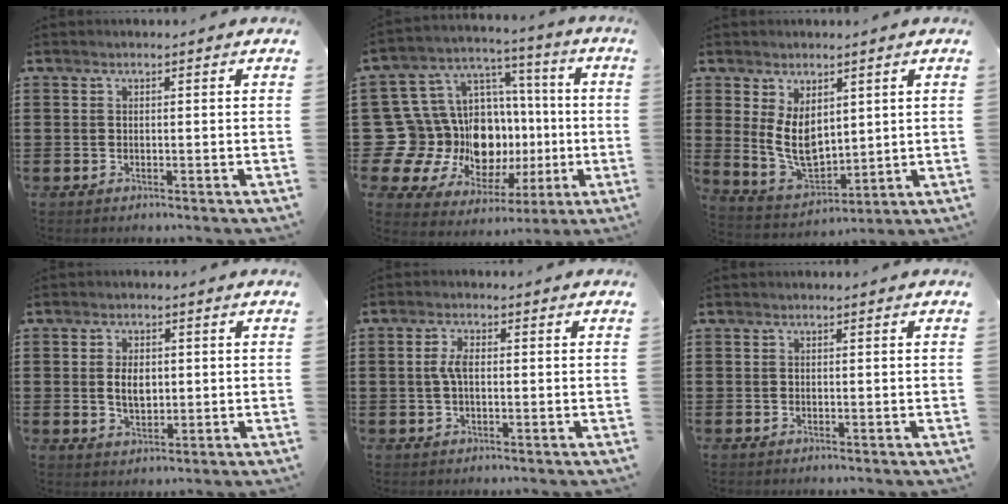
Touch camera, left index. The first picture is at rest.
{"total": 16.7, "force": [-2.7, 15.1, 6.6], "torque": [-0.164, -0.028, -0.012]}
{"total": 7.7, "force": [2.8, 4.6, 5.5], "torque": [-0.114, -0.019, 0.050]}
{"total": 3.8, "force": [0.2, 2.3, 3.1], "torque": [-0.048, 0.002, -0.001]}
{"total": 3.2, "force": [0.1, 1.4, 2.9], "torque": [-0.068, 0.002, -0.001]}
{"total": 0.0}